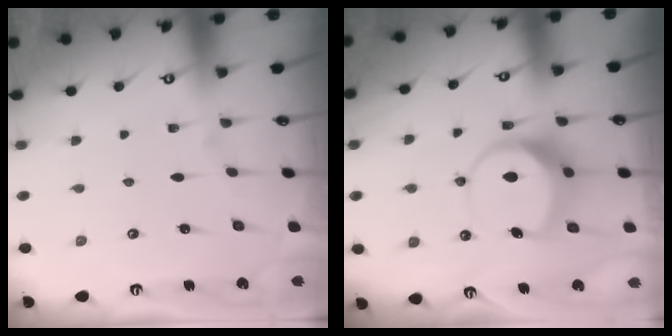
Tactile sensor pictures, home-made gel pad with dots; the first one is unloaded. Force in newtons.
{"total": 8.8, "press": 8.7, "slide": 1.5}